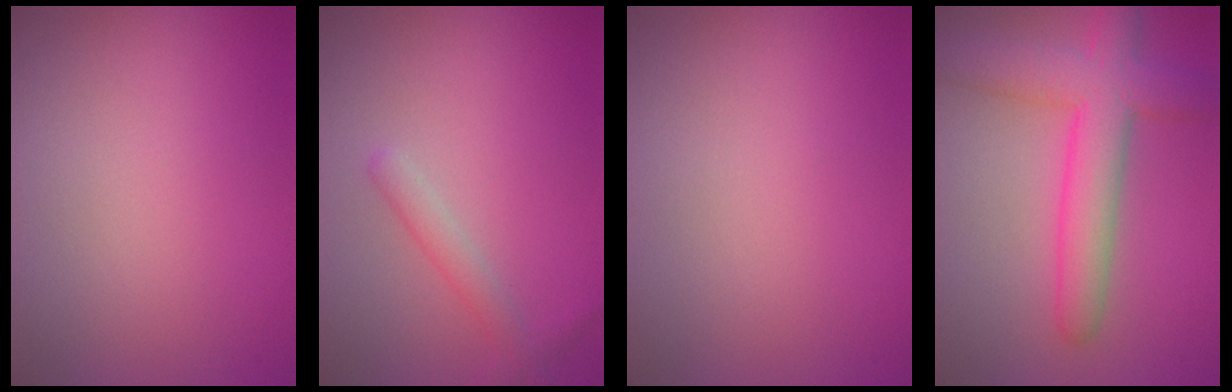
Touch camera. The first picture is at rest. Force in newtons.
{"total": 1.7, "press": 1.7, "slide": 0.1}
{"total": 0.0}
{"total": 6.4, "press": 6.4, "slide": 0.2}